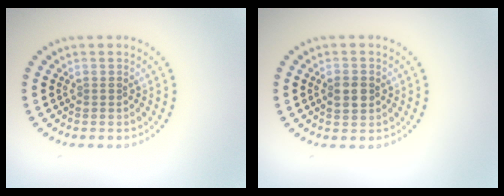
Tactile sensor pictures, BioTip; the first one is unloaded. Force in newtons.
{"total": 2.5, "press": 2.5, "slide": 0.1}